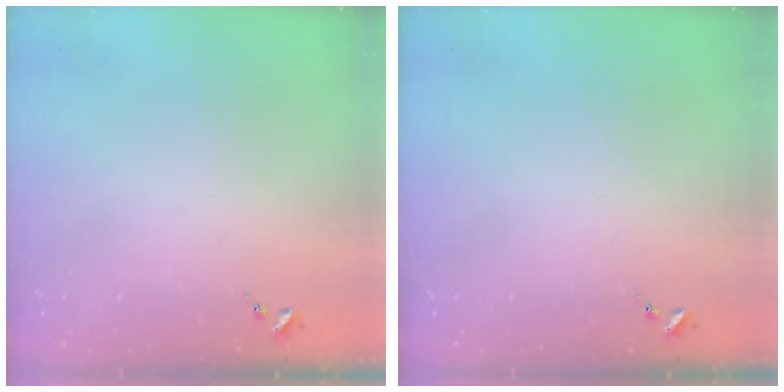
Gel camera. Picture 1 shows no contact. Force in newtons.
{"total": 0.0}